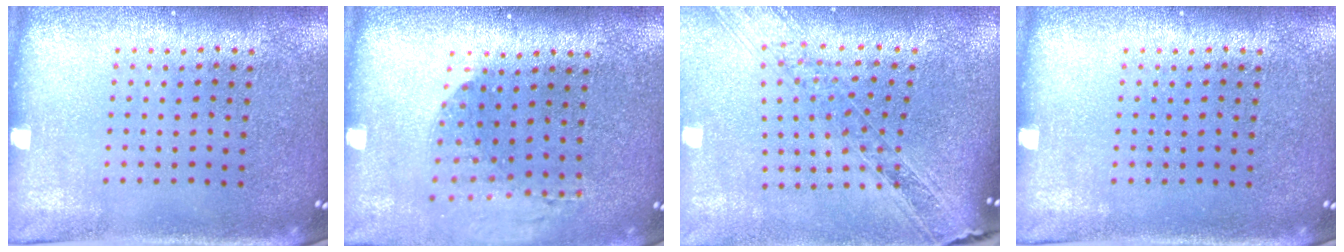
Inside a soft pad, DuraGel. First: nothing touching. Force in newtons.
{"total": 1.3, "press": 1.3, "slide": 0.4}
{"total": 1.7, "press": 1.5, "slide": 0.8}
{"total": 0.0}